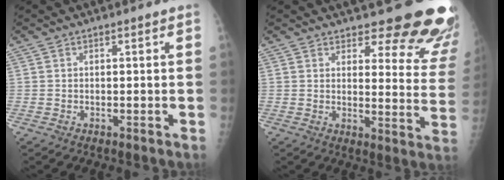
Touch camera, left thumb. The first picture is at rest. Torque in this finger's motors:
{"motor_torque": [0.07, 0.17, 0.23, -0.35, 0.11]}